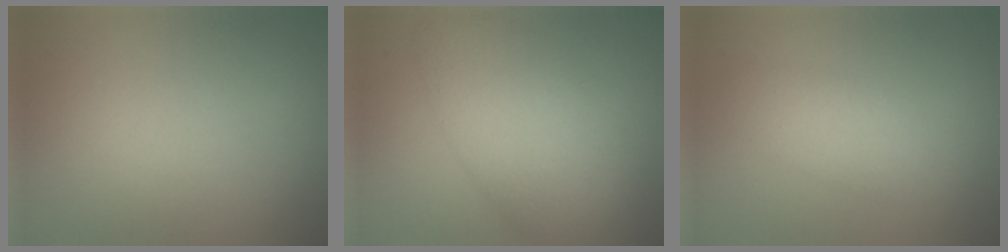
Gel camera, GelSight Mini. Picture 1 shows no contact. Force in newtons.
{"total": 7.9, "press": 7.9, "slide": 0.3}
{"total": 2.6, "press": 2.6, "slide": 0.0}